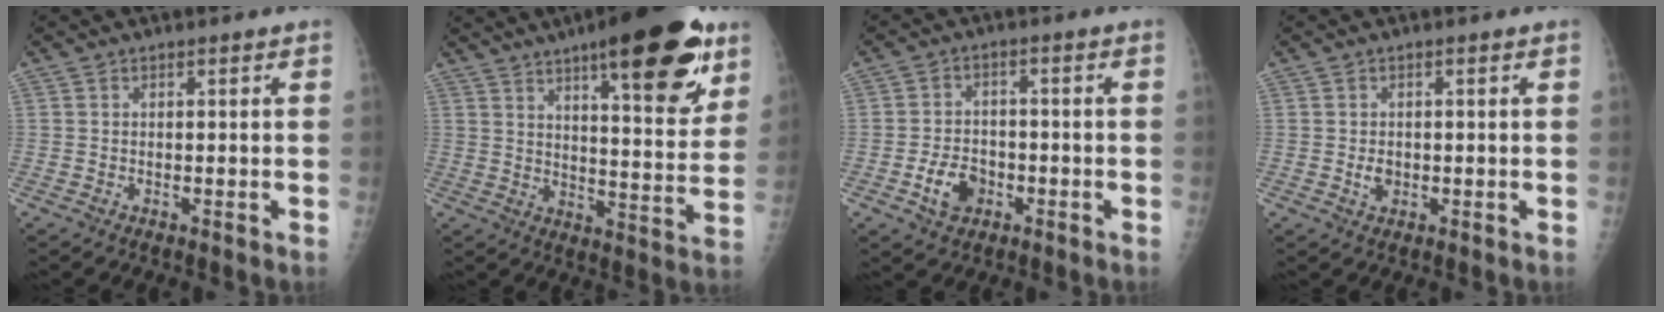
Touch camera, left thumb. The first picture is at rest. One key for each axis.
{"total": 22.1, "fx": 12.7, "fy": 6.4, "fz": 16.9, "tx": -0.209, "ty": -0.051, "tz": 0.184}
{"total": 6.4, "fx": -2.6, "fy": 4.6, "fz": 3.6, "tx": -0.047, "ty": 0.017, "tz": -0.043}
{"total": 2.2, "fx": -0.3, "fy": 1.7, "fz": 1.4, "tx": -0.014, "ty": 0.002, "tz": -0.002}